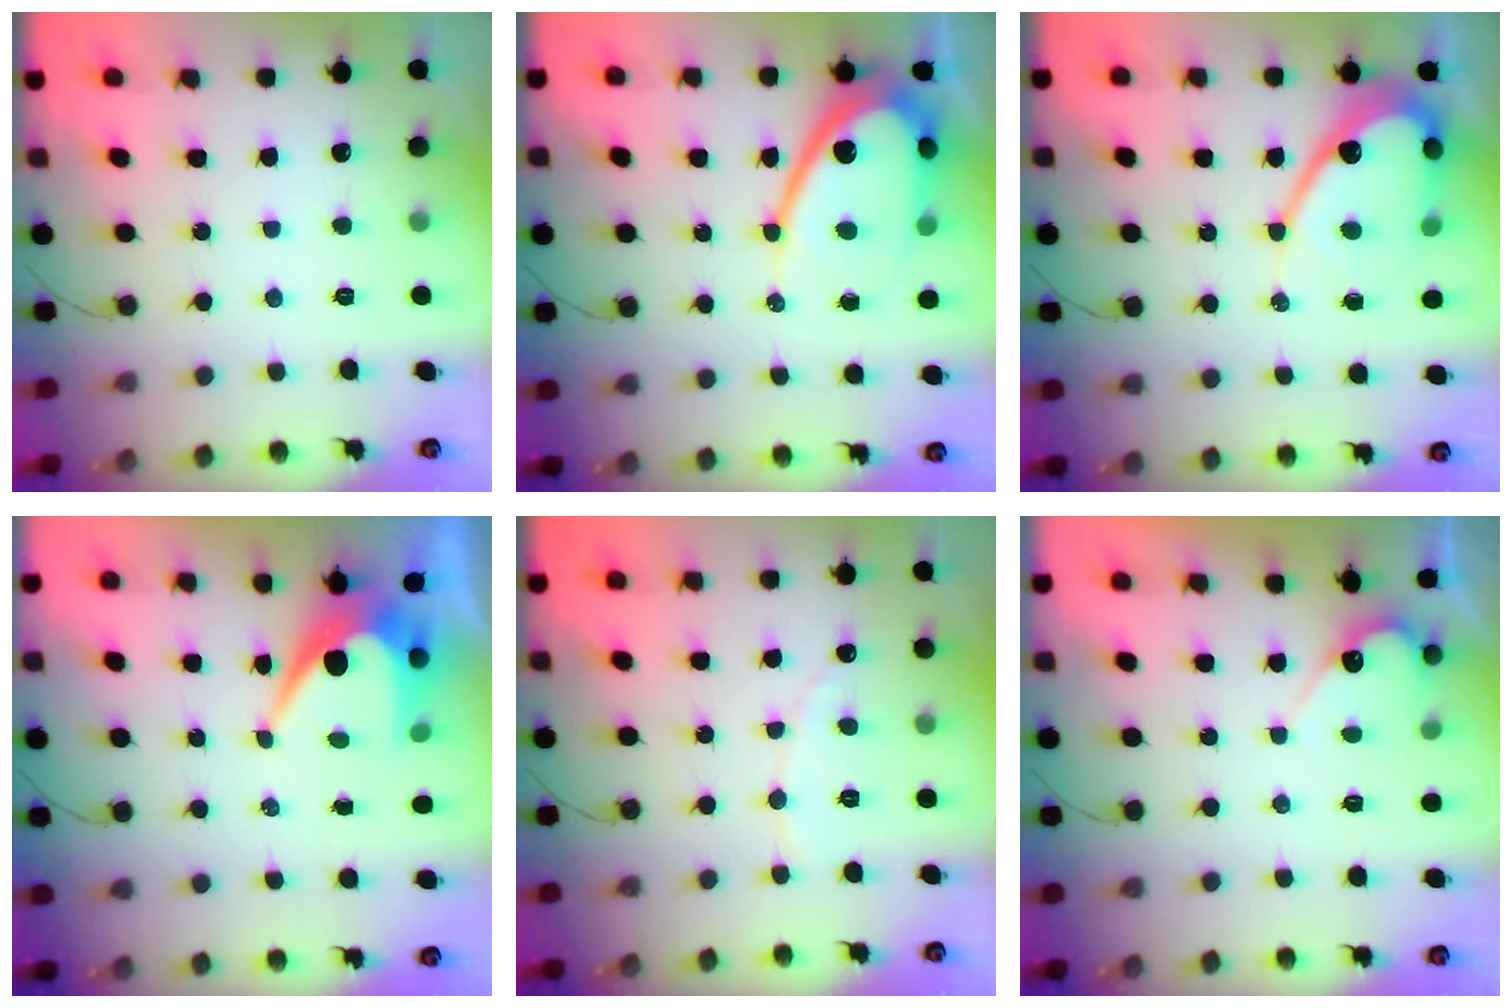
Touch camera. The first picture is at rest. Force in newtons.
{"total": 15.9, "press": 15.9, "slide": 1.2}
{"total": 12.7, "press": 12.7, "slide": 0.9}
{"total": 7.9, "press": 7.9, "slide": 0.6}
{"total": 2.9, "press": 2.9, "slide": 0.3}
{"total": 5.0, "press": 5.0, "slide": 0.4}